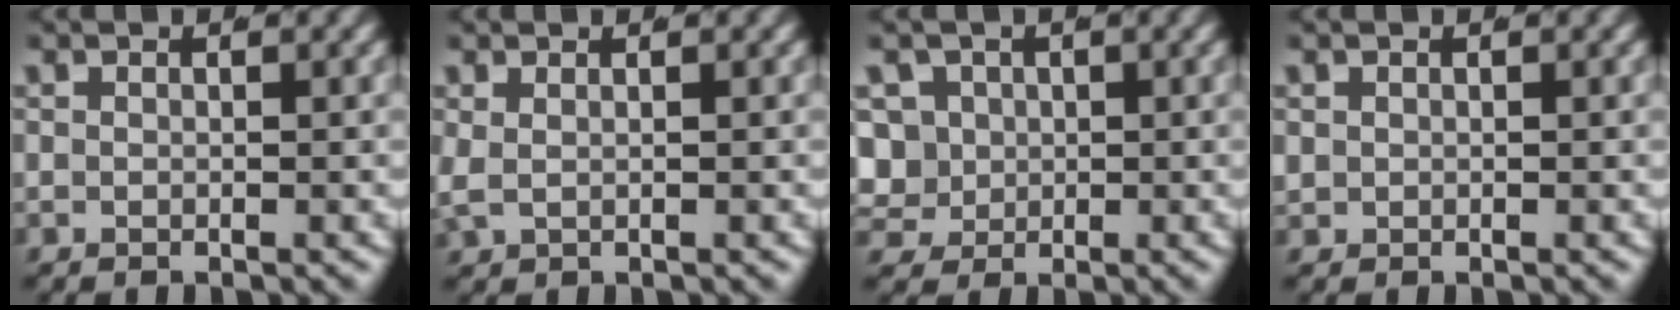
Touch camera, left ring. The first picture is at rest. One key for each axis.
{"total": 1.1, "fx": 0.5, "fy": 0.6, "fz": 0.8, "tx": -0.026, "ty": -0.008, "tz": 0.020}
{"total": 8.1, "fx": -0.3, "fy": 7.5, "fz": 3.1, "tx": -0.098, "ty": -0.035, "tz": 0.003}
{"total": 0.9, "fx": 0.1, "fy": 0.8, "fz": 0.2, "tx": -0.016, "ty": -0.008, "tz": 0.010}